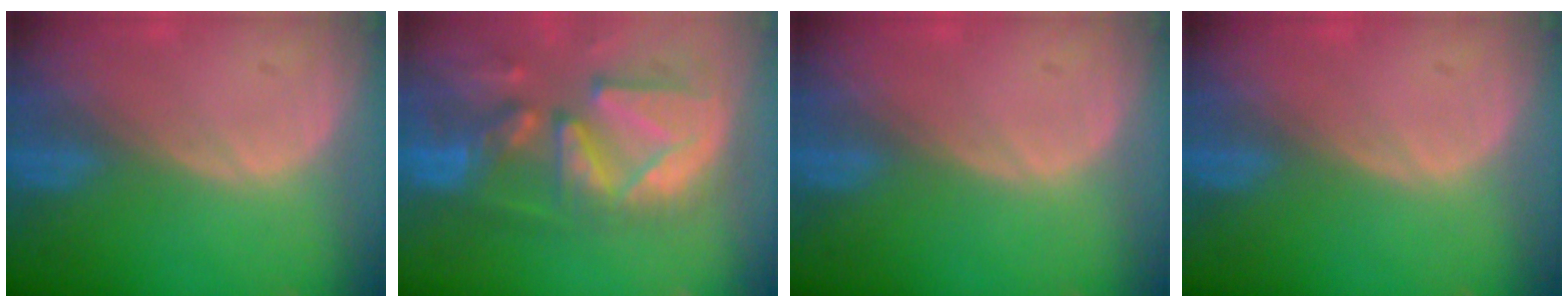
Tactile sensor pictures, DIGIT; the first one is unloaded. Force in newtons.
{"total": 13.3, "press": 11.5, "slide": 6.7}
{"total": 0.0}
{"total": 0.0}